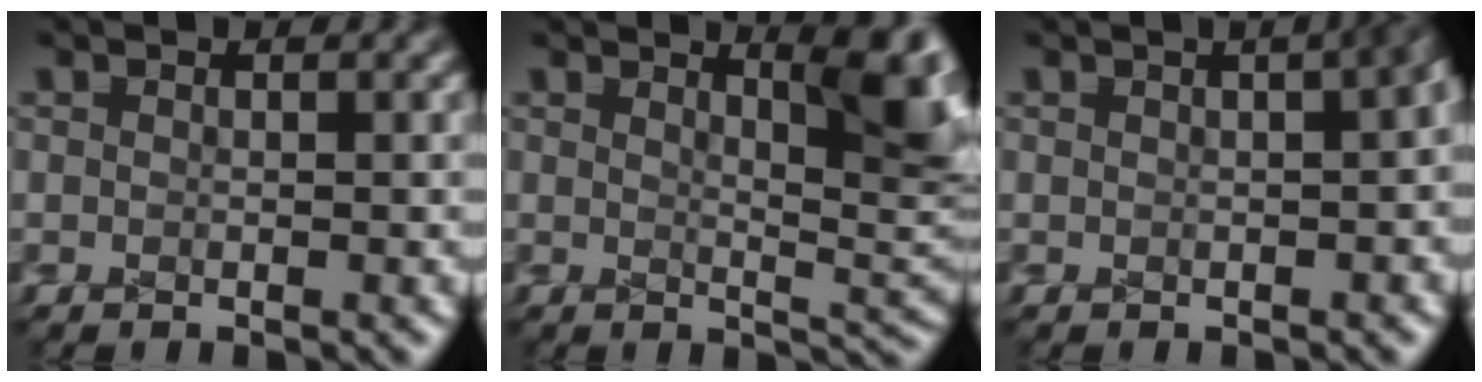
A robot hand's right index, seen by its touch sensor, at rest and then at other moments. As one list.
[{"total": 6.6, "force": [2.5, 1.5, 5.9], "torque": [-0.036, -0.006, 0.043]}, {"total": 5.3, "force": [0.8, 2.6, 4.5], "torque": [-0.016, 0.033, -0.001]}]